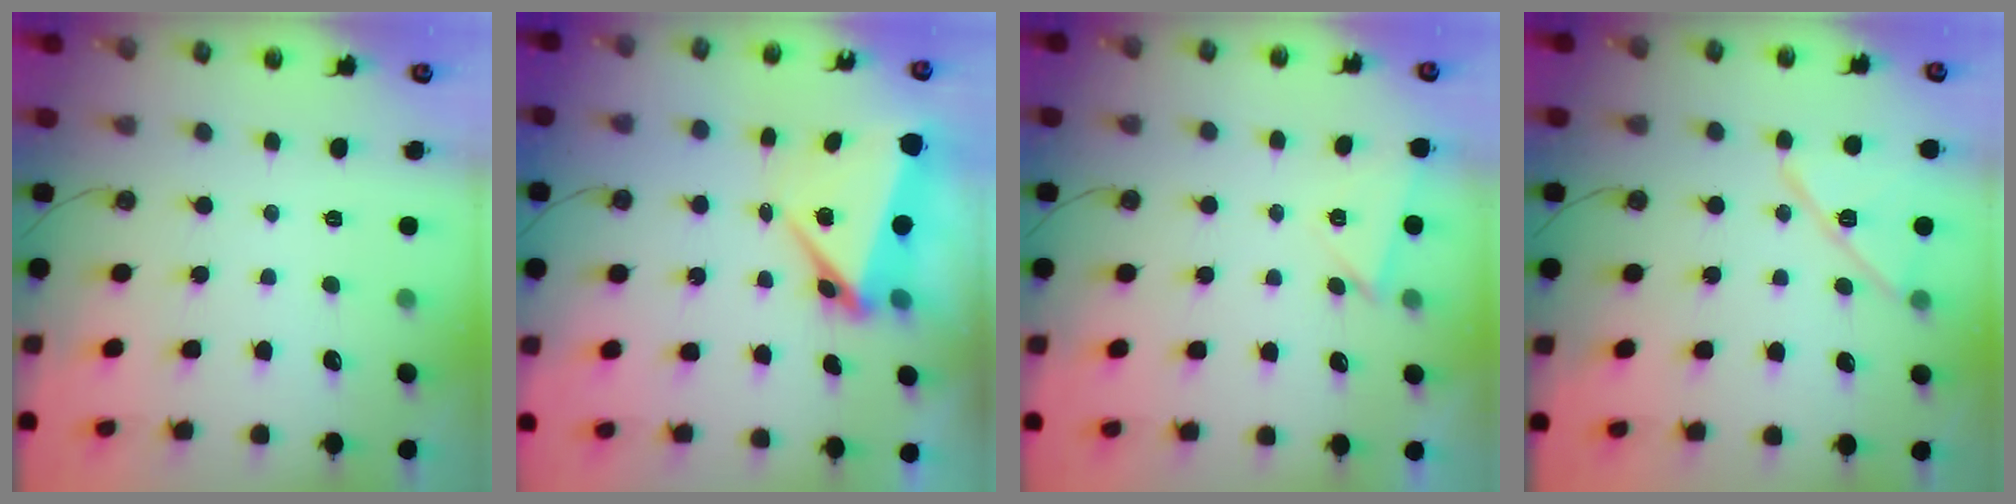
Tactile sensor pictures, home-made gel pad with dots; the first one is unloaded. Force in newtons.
{"total": 6.7, "press": 6.7, "slide": 1.0}
{"total": 2.7, "press": 2.4, "slide": 1.2}
{"total": 12.5, "press": 12.5, "slide": 1.2}